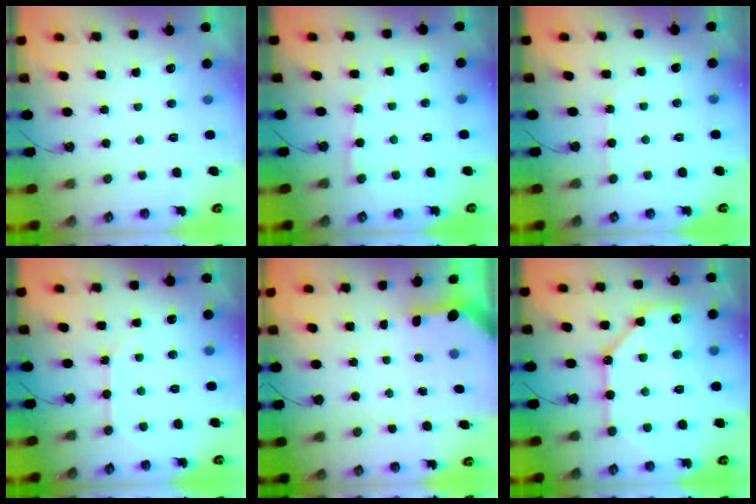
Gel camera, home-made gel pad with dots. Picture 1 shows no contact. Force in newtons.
{"total": 2.7, "press": 2.7, "slide": 0.4}
{"total": 2.7, "press": 2.7, "slide": 0.4}
{"total": 2.5, "press": 2.5, "slide": 0.2}
{"total": 2.9, "press": 2.9, "slide": 0.2}
{"total": 13.4, "press": 13.4, "slide": 1.6}